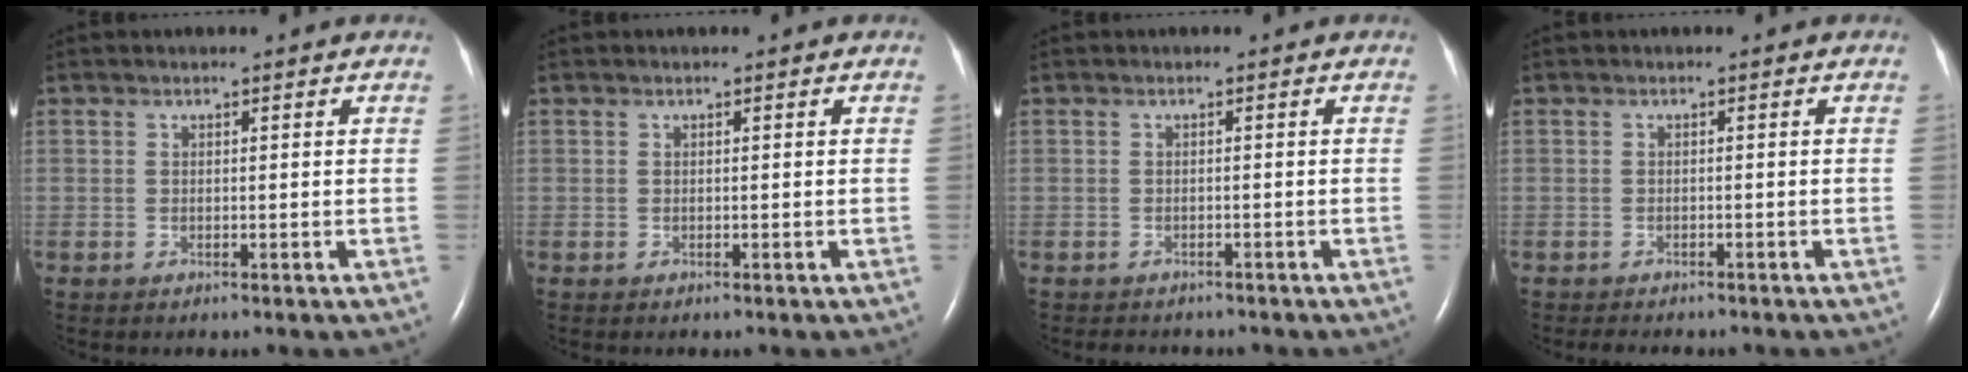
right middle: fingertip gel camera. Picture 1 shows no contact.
{"total": 0.0}
{"total": 3.1, "force": [-2.7, 1.3, 0.9], "torque": [-0.016, -0.005, -0.030]}
{"total": 2.9, "force": [-2.5, 0.9, 1.2], "torque": [-0.022, -0.008, -0.028]}